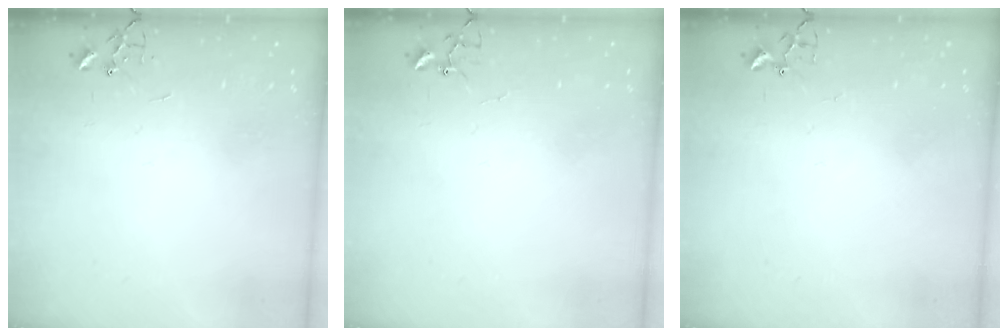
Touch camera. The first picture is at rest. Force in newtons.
{"total": 4.0, "press": 4.0, "slide": 0.3}
{"total": 3.0, "press": 2.9, "slide": 0.4}